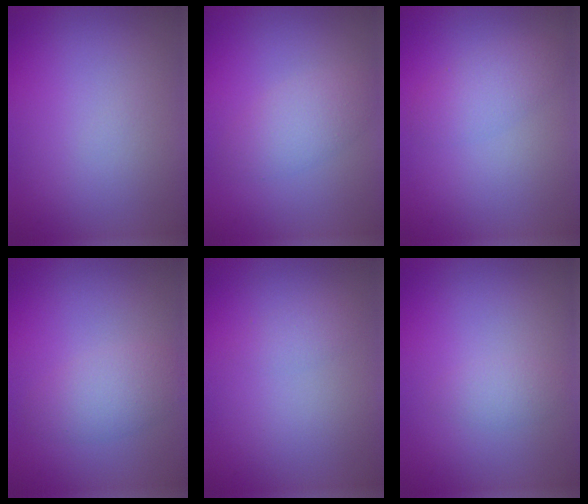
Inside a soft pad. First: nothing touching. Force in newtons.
{"total": 2.7, "press": 2.7, "slide": 0.0}
{"total": 2.4, "press": 2.4, "slide": 0.1}
{"total": 2.7, "press": 2.7, "slide": 0.1}
{"total": 0.9, "press": 0.9, "slide": 0.1}
{"total": 1.2, "press": 1.2, "slide": 0.1}